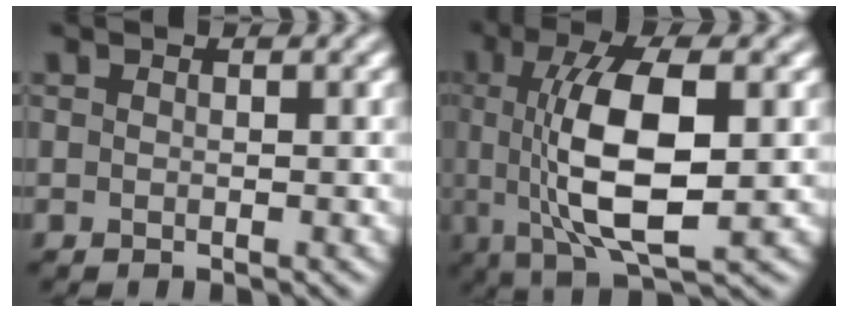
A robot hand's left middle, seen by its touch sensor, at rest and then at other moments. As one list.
[{"total": 9.7, "force": [0.4, 3.3, 9.1], "torque": [-0.162, 0.002, 0.008]}]